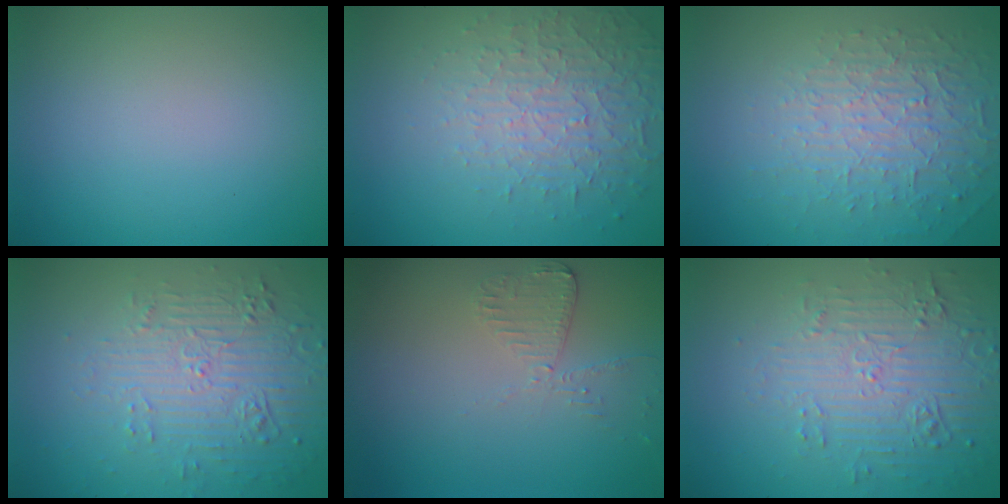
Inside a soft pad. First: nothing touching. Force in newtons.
{"total": 4.7, "press": 3.2, "slide": 3.4}
{"total": 5.1, "press": 3.3, "slide": 3.9}
{"total": 5.9, "press": 3.6, "slide": 4.7}
{"total": 2.0, "press": 2.0, "slide": 0.3}
{"total": 5.3, "press": 3.6, "slide": 3.9}